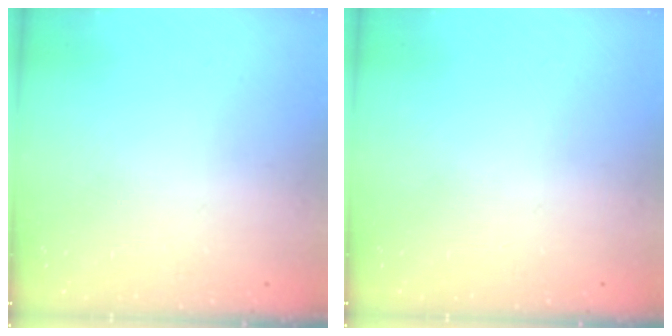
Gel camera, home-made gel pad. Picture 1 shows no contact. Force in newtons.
{"total": 0.0}